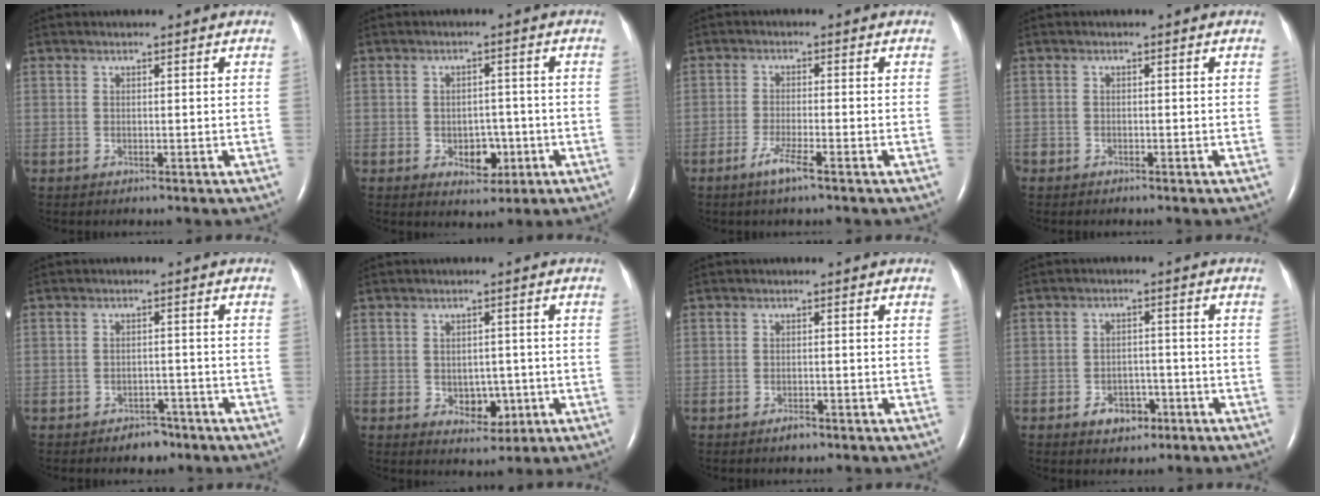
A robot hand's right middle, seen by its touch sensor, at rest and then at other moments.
{"total": 4.4, "force": [-1.5, 2.9, 2.9], "torque": [-0.036, 0.007, -0.012]}
{"total": 3.5, "force": [-2.3, -0.1, 2.7], "torque": [-0.063, -0.008, -0.045]}
{"total": 0.8, "force": [-0.6, 0.5, 0.1], "torque": [-0.008, 0.002, -0.012]}
{"total": 3.0, "force": [-2.2, 1.8, 0.8], "torque": [-0.015, 0.008, -0.026]}
{"total": 4.2, "force": [-1.0, 3.0, 2.8], "torque": [-0.034, 0.004, -0.003]}
{"total": 1.4, "force": [-1.1, 0.5, 0.7], "torque": [-0.016, -0.001, -0.015]}
{"total": 4.3, "force": [-2.4, 2.9, 2.1], "torque": [-0.031, 0.007, -0.031]}